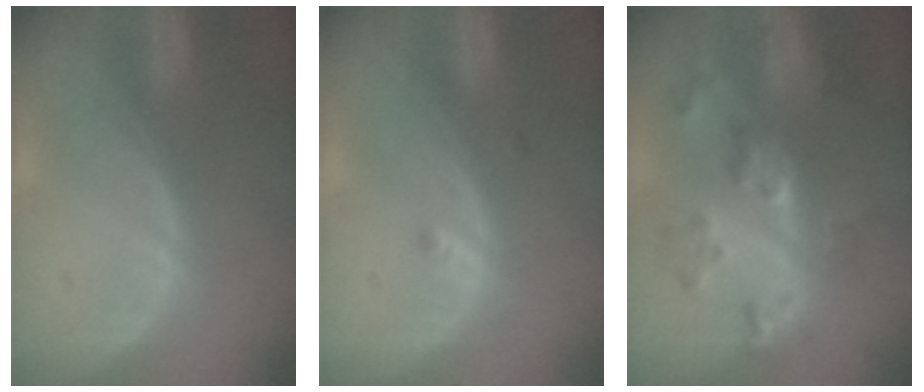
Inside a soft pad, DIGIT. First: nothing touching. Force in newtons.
{"total": 1.6, "press": 1.3, "slide": 0.8}
{"total": 8.7, "press": 7.8, "slide": 3.9}